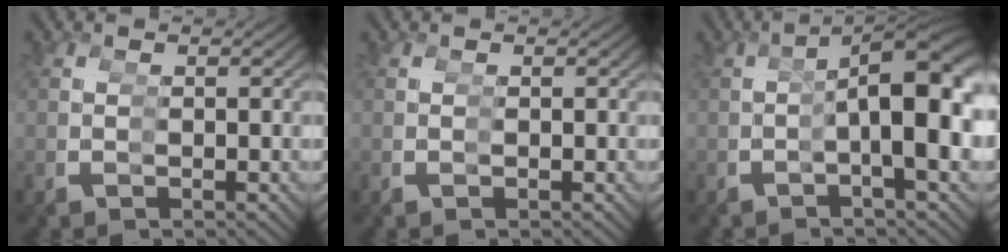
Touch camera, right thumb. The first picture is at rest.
{"total": 0.0}
{"total": 10.9, "force": [0.0, 4.7, 9.8], "torque": [-0.124, -0.001, -0.008]}